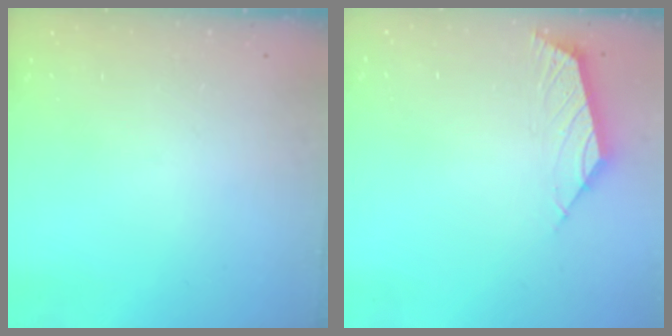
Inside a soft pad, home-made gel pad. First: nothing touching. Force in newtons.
{"total": 2.7, "press": 2.6, "slide": 0.7}